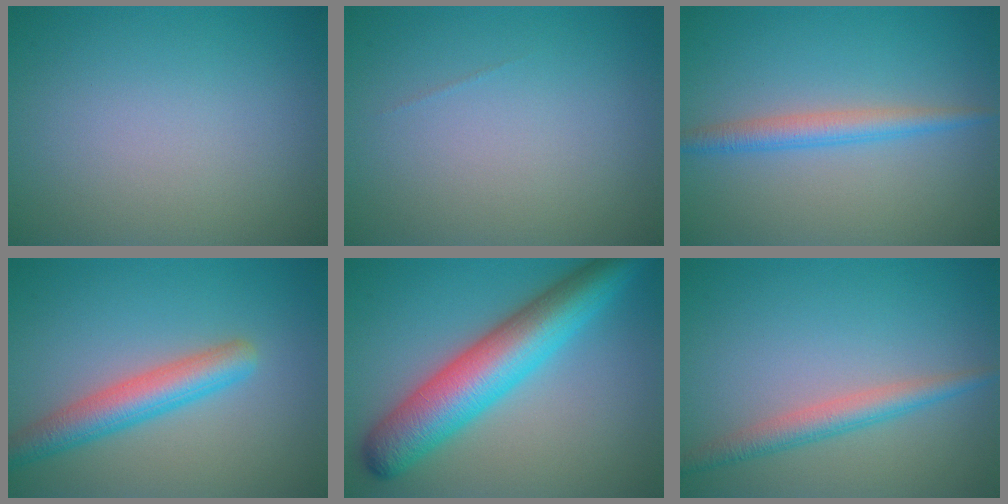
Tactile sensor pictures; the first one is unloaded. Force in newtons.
{"total": 0.0}
{"total": 2.6, "press": 2.6, "slide": 0.0}
{"total": 4.4, "press": 4.4, "slide": 0.2}
{"total": 8.9, "press": 8.9, "slide": 0.2}
{"total": 2.8, "press": 2.8, "slide": 0.1}